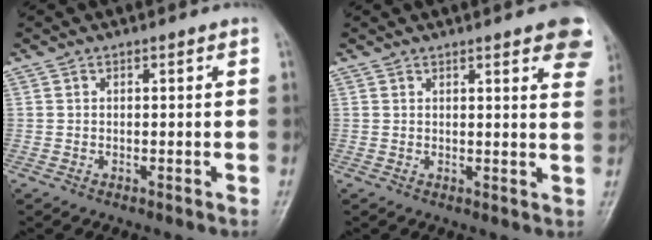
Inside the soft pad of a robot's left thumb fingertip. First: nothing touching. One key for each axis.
{"total": 9.7, "fx": 6.1, "fy": 2.3, "fz": 7.1, "tx": -0.061, "ty": -0.016, "tz": 0.061}